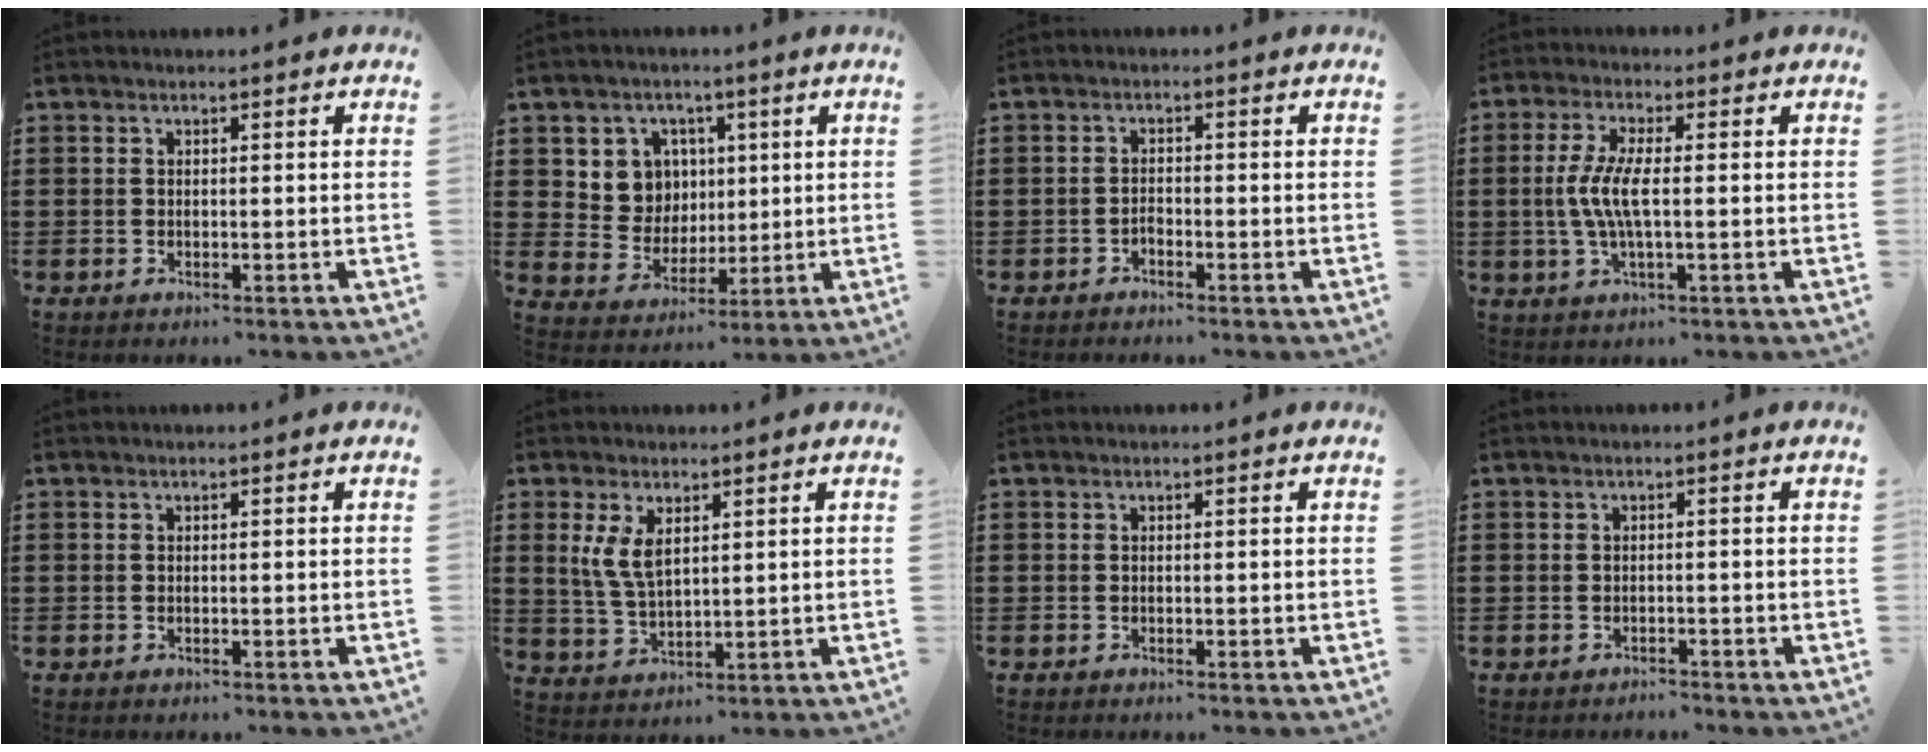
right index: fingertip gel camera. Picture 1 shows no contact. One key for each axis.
{"total": 7.5, "fx": 2.5, "fy": 6.8, "fz": 2.1, "tx": -0.069, "ty": 0.007, "tz": 0.048}
{"total": 1.2, "fx": -1.0, "fy": 0.5, "fz": 0.3, "tx": -0.010, "ty": -0.001, "tz": -0.020}
{"total": 6.0, "fx": -0.6, "fy": 1.3, "fz": 5.8, "tx": -0.132, "ty": -0.008, "tz": -0.022}
{"total": 0.0}
{"total": 5.3, "fx": 2.0, "fy": 2.6, "fz": 4.2, "tx": -0.097, "ty": 0.003, "tz": 0.033}
{"total": 0.0}
{"total": 0.9, "fx": -0.9, "fy": 0.2, "fz": -0.1, "tx": -0.001, "ty": 0.005, "tz": -0.021}